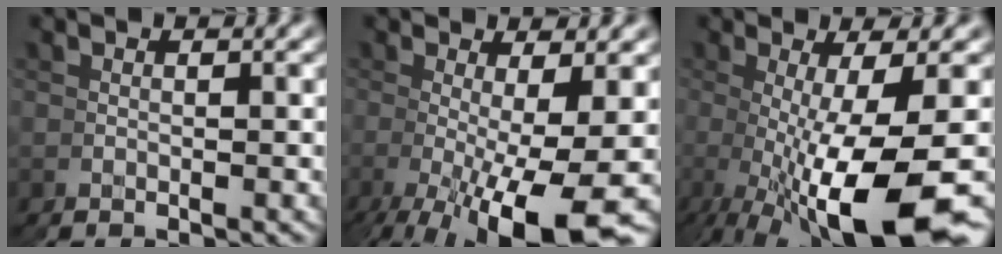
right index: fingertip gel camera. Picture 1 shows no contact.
{"total": 8.5, "force": [-3.2, 2.4, 7.5], "torque": [-0.123, -0.033, -0.027]}
{"total": 10.3, "force": [-2.4, 3.3, 9.5], "torque": [-0.181, -0.026, -0.014]}